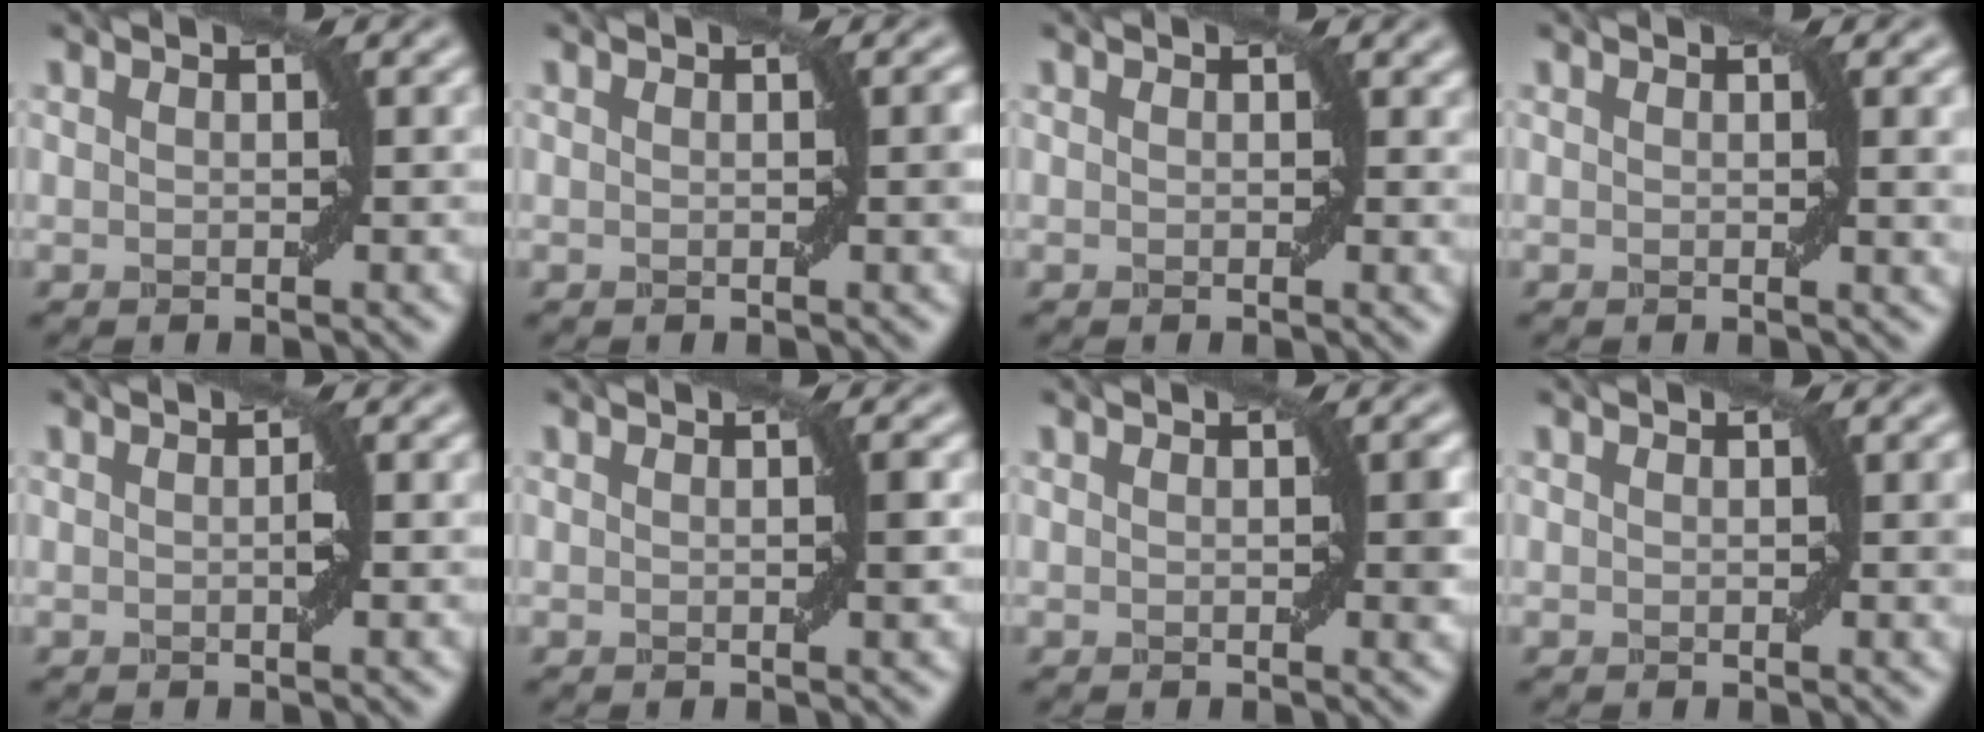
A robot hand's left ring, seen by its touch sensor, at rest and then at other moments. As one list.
[{"total": 0.7, "force": [0.1, -0.1, 0.7], "torque": [-0.007, 0.002, 0.001]}, {"total": 0.8, "force": [0.3, 0.6, 0.5], "torque": [0.000, -0.004, 0.003]}, {"total": 1.6, "force": [0.5, 0.2, 1.5], "torque": [-0.016, -0.002, 0.007]}, {"total": 0.9, "force": [-0.1, -0.1, 0.9], "torque": [-0.016, 0.003, 0.000]}, {"total": 0.7, "force": [0.0, -0.2, 0.6], "torque": [-0.008, 0.003, 0.001]}, {"total": 0.9, "force": [0.1, 0.1, 0.8], "torque": [-0.009, 0.000, 0.002]}, {"total": 0.6, "force": [0.1, 0.1, 0.6], "torque": [-0.005, 0.000, 0.003]}]